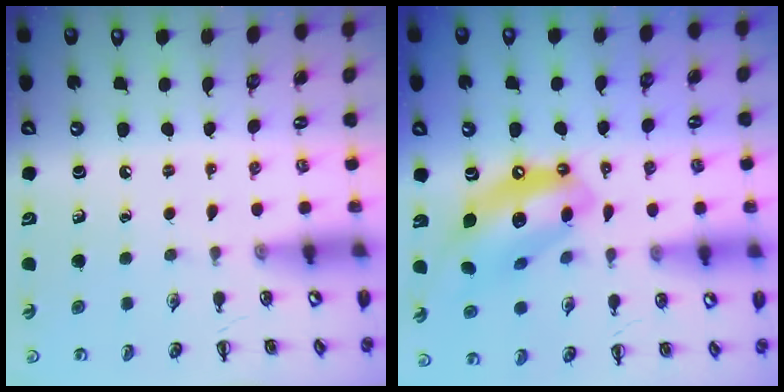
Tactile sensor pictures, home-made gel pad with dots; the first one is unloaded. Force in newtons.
{"total": 13.7, "press": 13.3, "slide": 3.5}